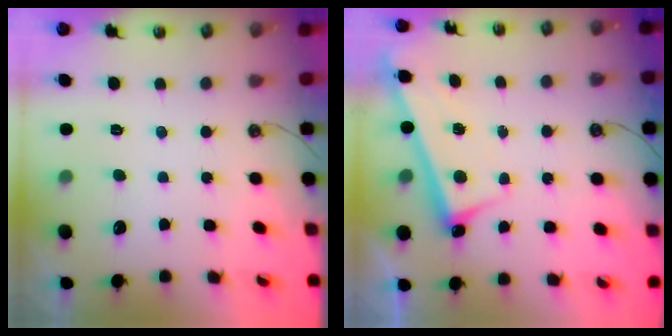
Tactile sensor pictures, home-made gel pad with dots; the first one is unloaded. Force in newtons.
{"total": 2.8, "press": 2.8, "slide": 0.5}